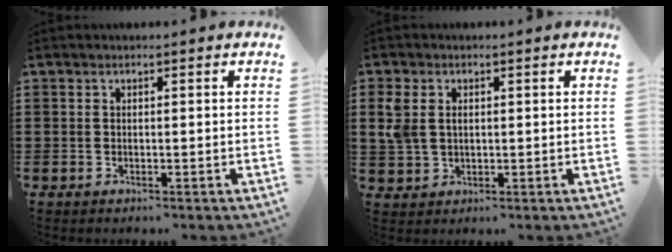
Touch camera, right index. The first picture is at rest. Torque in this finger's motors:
{"motor_torque": [0.18, 0.03, 0.35, 0.09]}